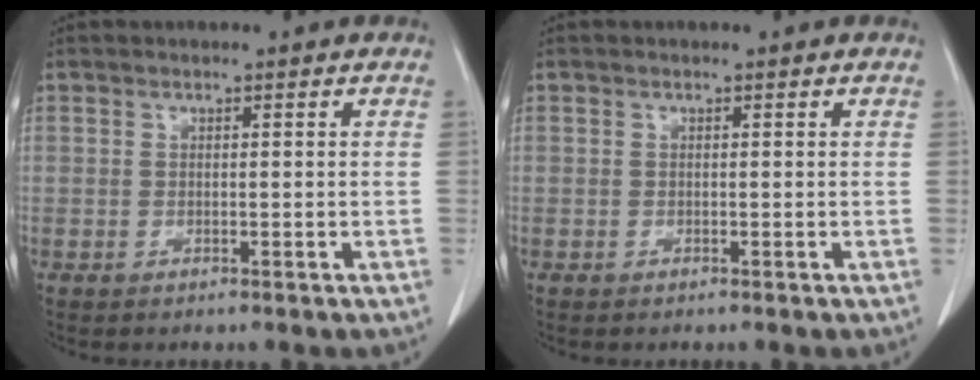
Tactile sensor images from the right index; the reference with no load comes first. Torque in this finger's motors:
{"motor_torque": [-0.01, -0.01, 0.05, 0.01]}